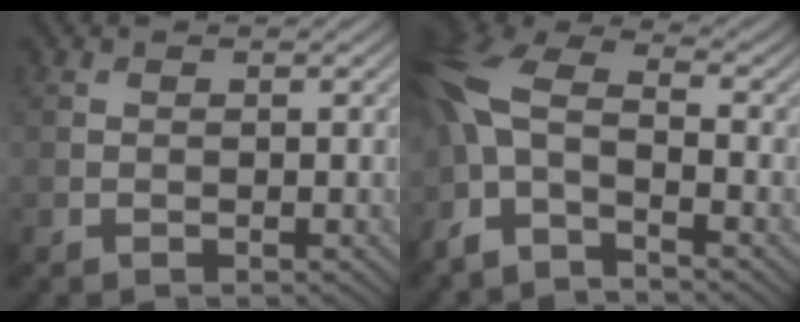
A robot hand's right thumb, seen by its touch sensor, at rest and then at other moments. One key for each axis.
{"total": 8.9, "fx": -3.5, "fy": 4.1, "fz": 7.0, "tx": -0.165, "ty": 0.004, "tz": -0.089}